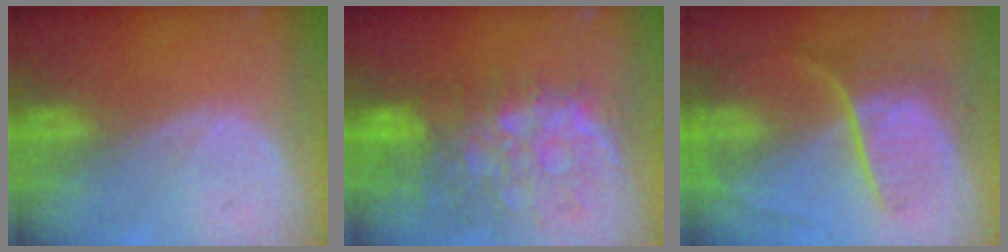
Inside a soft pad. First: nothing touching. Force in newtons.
{"total": 11.2, "press": 9.8, "slide": 5.5}
{"total": 8.8, "press": 7.5, "slide": 4.7}